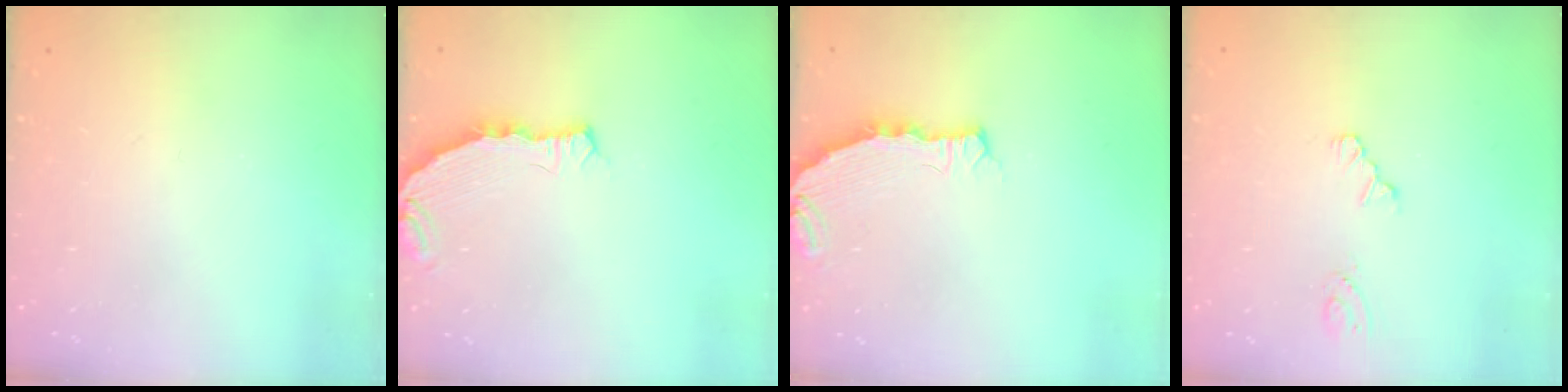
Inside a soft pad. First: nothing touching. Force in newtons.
{"total": 7.1, "press": 5.4, "slide": 4.7}
{"total": 5.6, "press": 4.8, "slide": 3.0}
{"total": 2.2, "press": 2.2, "slide": 0.3}